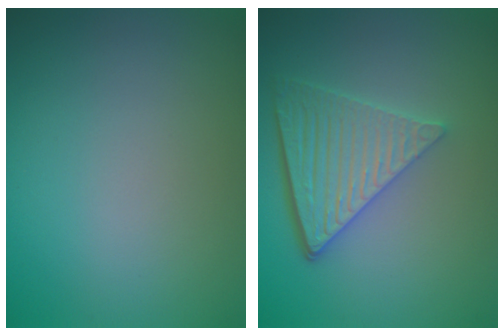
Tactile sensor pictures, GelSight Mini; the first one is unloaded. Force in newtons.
{"total": 5.8, "press": 4.3, "slide": 4.0}